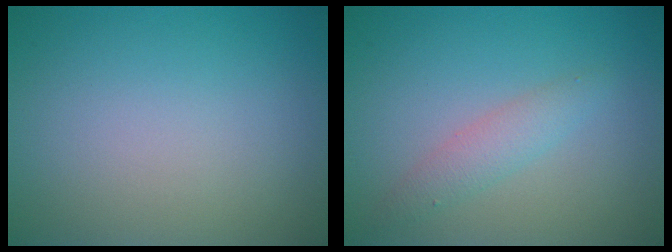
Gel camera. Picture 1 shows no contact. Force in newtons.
{"total": 2.0, "press": 2.0, "slide": 0.0}